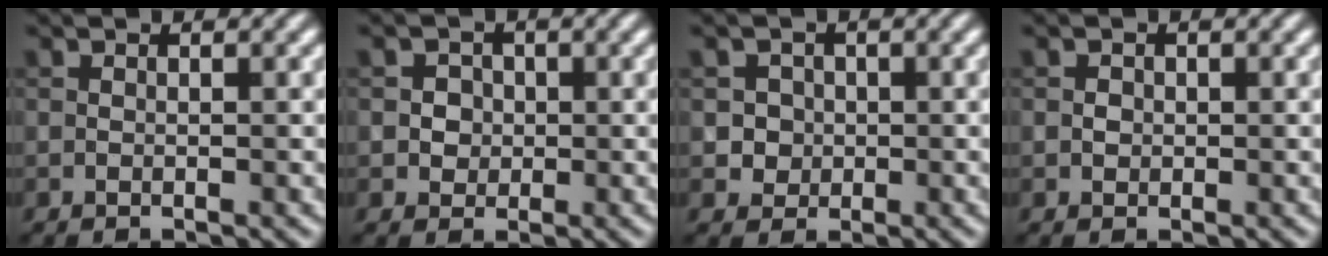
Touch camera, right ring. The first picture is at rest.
{"total": 2.2, "force": [0.3, 2.0, 0.8], "torque": [0.001, 0.005, 0.003]}
{"total": 2.3, "force": [0.2, 2.2, 0.7], "torque": [0.005, 0.005, 0.011]}
{"total": 0.7, "force": [0.0, 0.7, 0.2], "torque": [-0.003, -0.002, -0.001]}